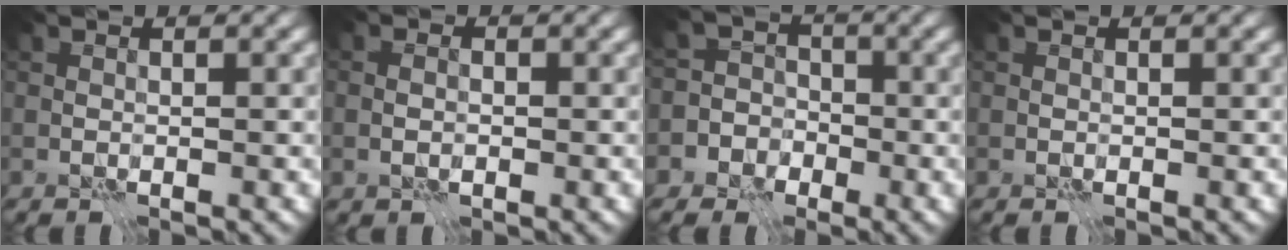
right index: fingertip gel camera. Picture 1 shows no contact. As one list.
[{"total": 1.6, "force": [-0.3, 1.0, 1.1], "torque": [-0.010, 0.005, -0.007]}, {"total": 6.6, "force": [-3.4, 5.6, 0.4], "torque": [0.012, 0.002, -0.080]}, {"total": 0.0}]